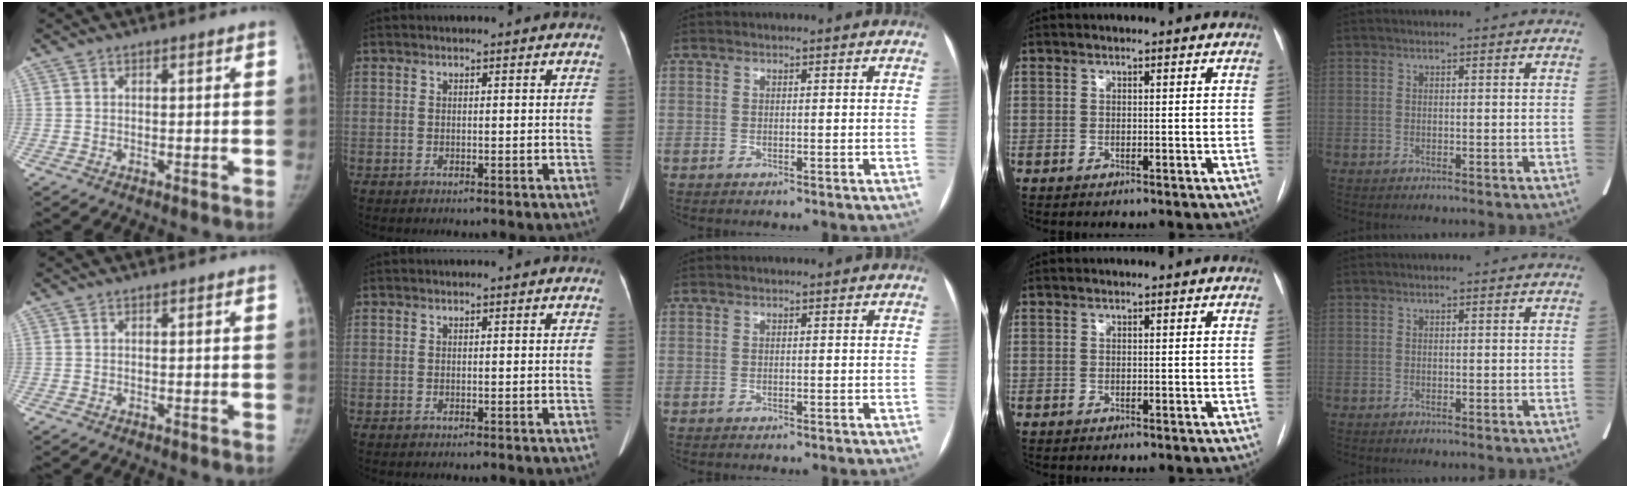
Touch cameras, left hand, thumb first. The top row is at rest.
{}